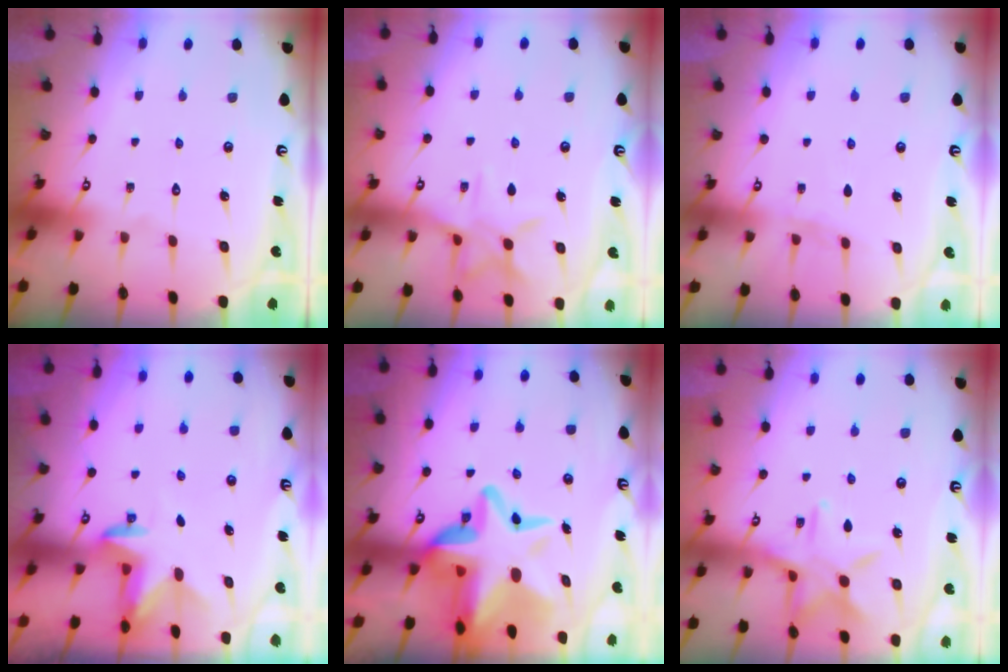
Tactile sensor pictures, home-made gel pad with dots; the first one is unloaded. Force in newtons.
{"total": 9.5, "press": 9.5, "slide": 0.6}
{"total": 2.9, "press": 2.8, "slide": 0.7}
{"total": 2.9, "press": 2.9, "slide": 0.5}
{"total": 17.5, "press": 16.9, "slide": 4.3}
{"total": 11.0, "press": 11.0, "slide": 0.7}